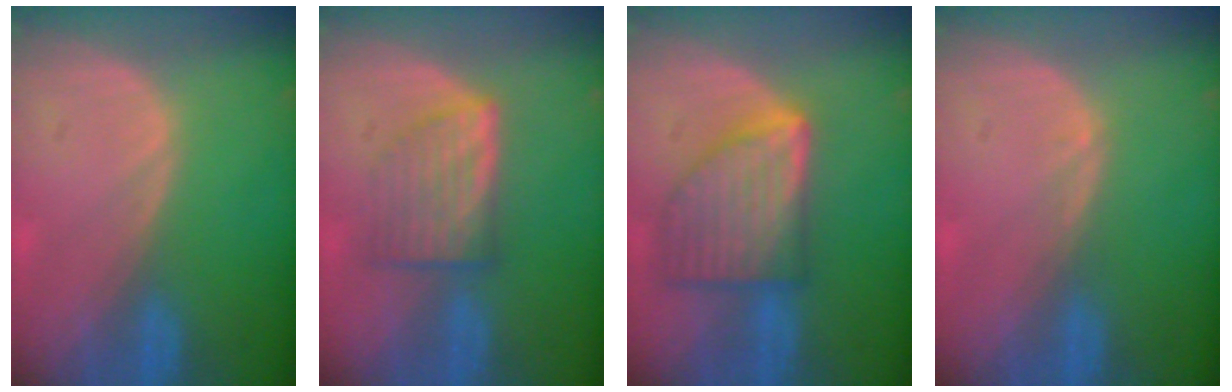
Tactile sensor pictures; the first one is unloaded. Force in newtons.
{"total": 6.3, "press": 6.0, "slide": 1.7}
{"total": 8.8, "press": 8.8, "slide": 0.6}
{"total": 0.8, "press": 0.7, "slide": 0.1}